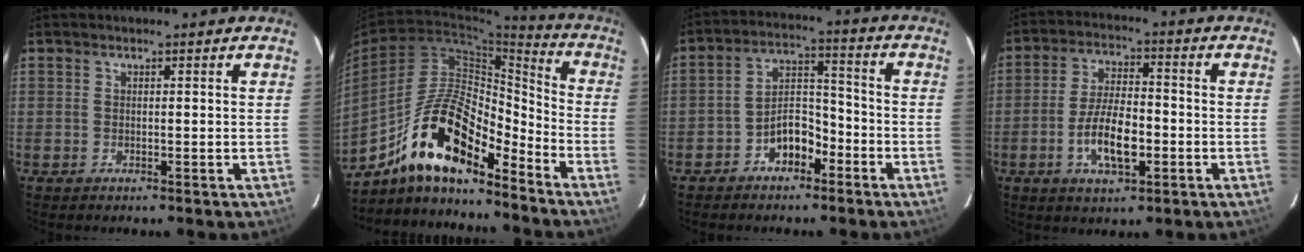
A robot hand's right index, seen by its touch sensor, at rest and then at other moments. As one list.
[{"total": 16.6, "force": [-12.2, 4.9, 10.1], "torque": [-0.186, 0.014, -0.223]}, {"total": 7.2, "force": [-4.4, 4.3, 3.7], "torque": [-0.069, 0.032, -0.068]}, {"total": 9.6, "force": [-3.1, 3.9, 8.2], "torque": [-0.164, 0.002, -0.053]}]